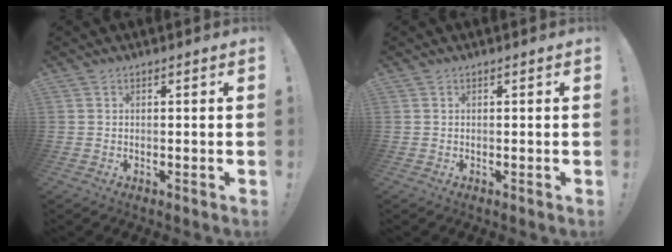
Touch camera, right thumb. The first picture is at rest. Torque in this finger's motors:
{"motor_torque": [-0.03, 0.03, -0.03, 0.02, 0.03]}